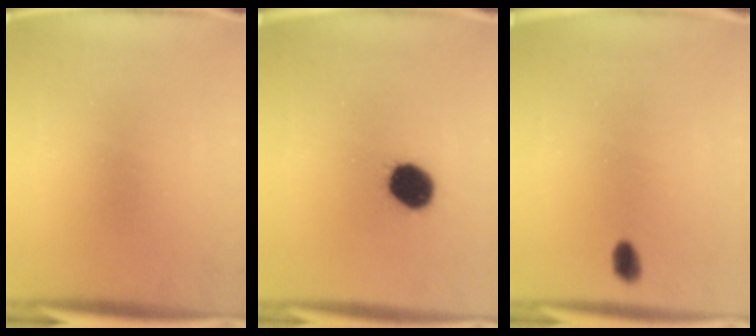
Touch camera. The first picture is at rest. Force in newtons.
{"total": 10.1}
{"total": 2.7}